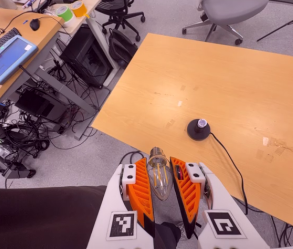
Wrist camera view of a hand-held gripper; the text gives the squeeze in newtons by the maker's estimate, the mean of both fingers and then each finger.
{"total": 9.7, "left": 9.7, "right": 9.8}